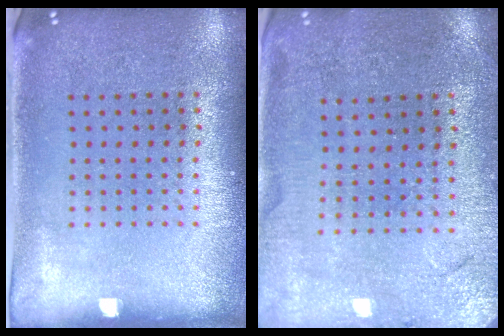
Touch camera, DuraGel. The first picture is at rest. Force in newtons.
{"total": 0.5, "press": 0.5, "slide": 0.2}